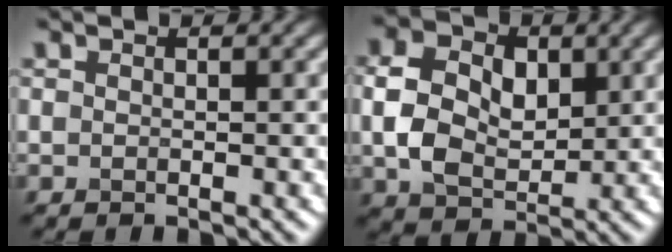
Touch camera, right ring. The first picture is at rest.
{"total": 6.2, "force": [0.7, 4.5, 4.2], "torque": [-0.090, 0.002, 0.011]}